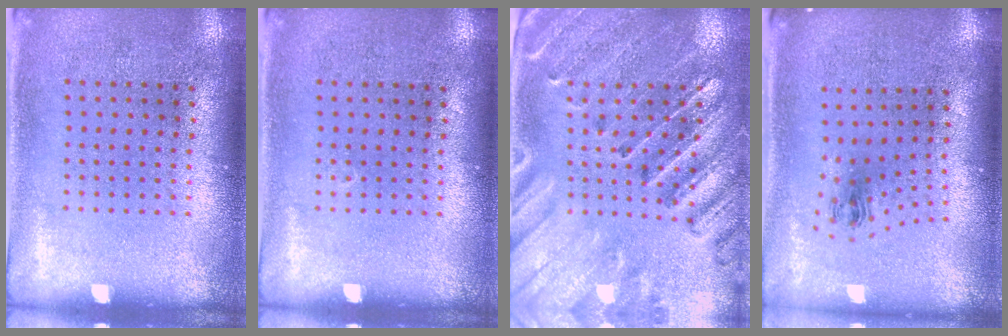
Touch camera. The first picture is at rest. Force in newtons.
{"total": 0.0}
{"total": 2.9, "press": 2.7, "slide": 0.9}
{"total": 1.0, "press": 0.5, "slide": 0.9}